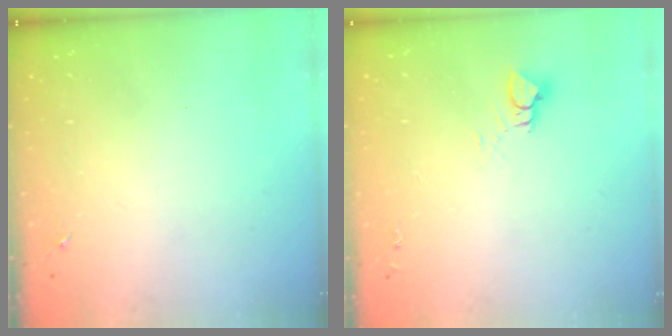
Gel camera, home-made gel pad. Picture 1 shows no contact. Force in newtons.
{"total": 4.6, "press": 4.5, "slide": 0.5}